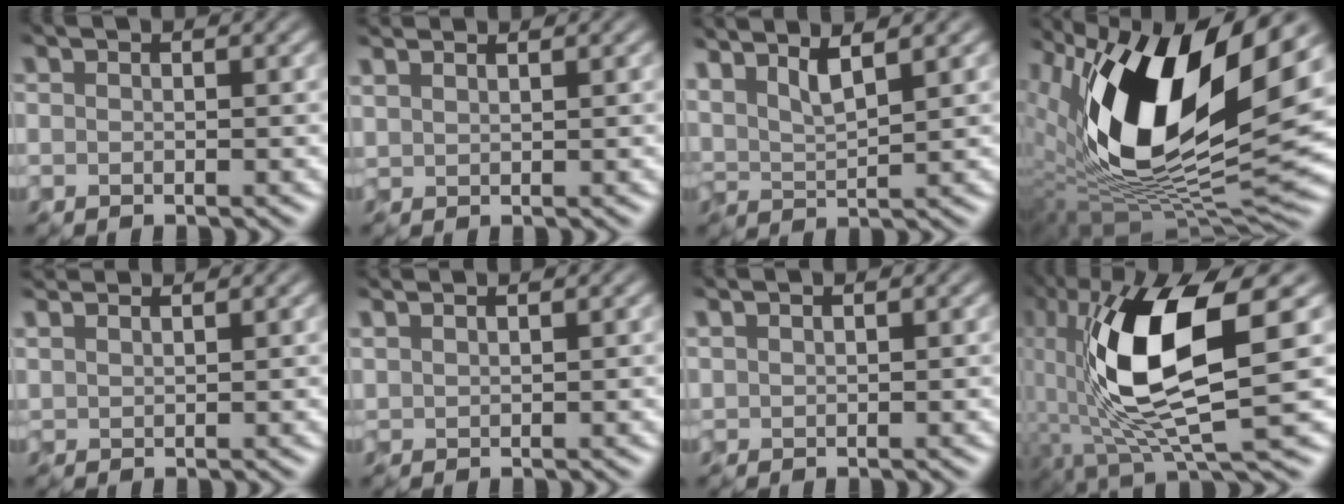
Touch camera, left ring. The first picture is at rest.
{"total": 2.7, "force": [2.6, 0.6, 0.8], "torque": [-0.015, 0.007, 0.038]}
{"total": 3.7, "force": [2.7, 0.8, 2.3], "torque": [-0.043, 0.009, 0.049]}
{"total": 14.4, "force": [4.3, 6.1, 12.3], "torque": [-0.239, -0.018, 0.083]}
{"total": 3.6, "force": [3.3, 0.7, 1.1], "torque": [-0.022, 0.011, 0.050]}
{"total": 2.1, "force": [1.9, 0.4, 0.7], "torque": [-0.005, 0.004, 0.025]}
{"total": 1.0, "force": [1.0, 0.1, 0.1], "torque": [-0.004, 0.001, 0.022]}
{"total": 11.4, "force": [0.4, 3.4, 10.9], "torque": [-0.205, -0.004, 0.012]}